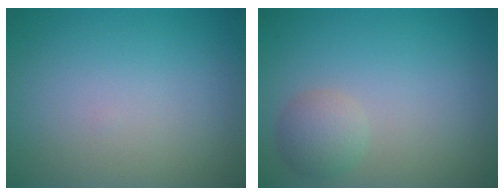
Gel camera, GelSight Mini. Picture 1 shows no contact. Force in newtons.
{"total": 2.2, "press": 2.2, "slide": 0.1}